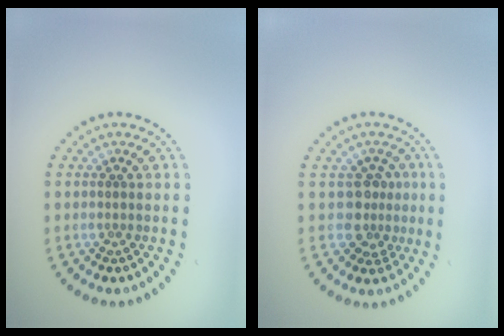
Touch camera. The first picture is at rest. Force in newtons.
{"total": 2.5, "press": 1.9, "slide": 1.7}